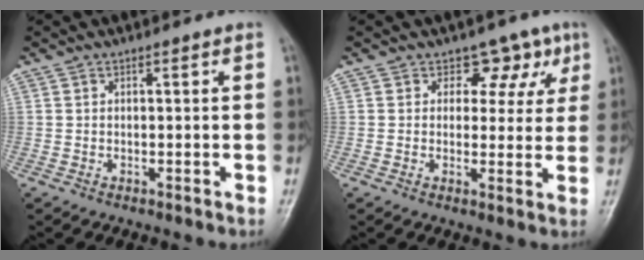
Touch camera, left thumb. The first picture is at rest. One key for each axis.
{"total": 5.9, "fx": 3.2, "fy": 4.6, "fz": 2.0, "tx": 0.023, "ty": -0.006, "tz": 0.034}